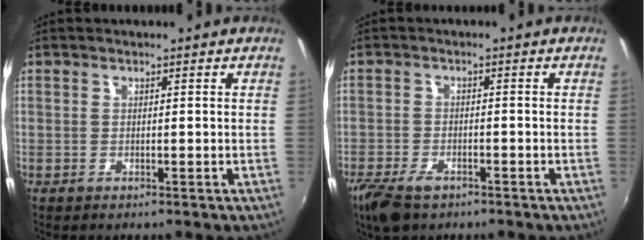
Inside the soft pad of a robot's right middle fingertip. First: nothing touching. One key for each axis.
{"total": 7.1, "fx": -4.9, "fy": 3.1, "fz": 4.0, "tx": -0.109, "ty": -0.023, "tz": -0.093}